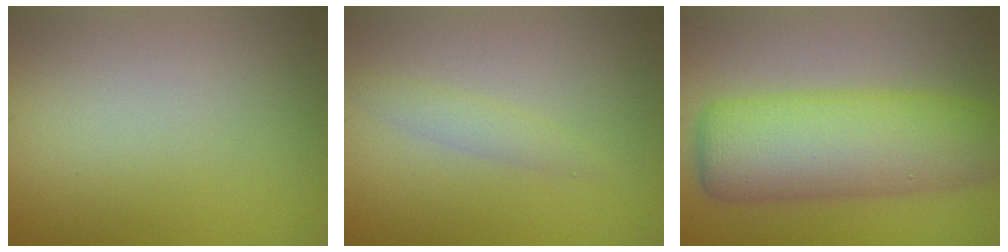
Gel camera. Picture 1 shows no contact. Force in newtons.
{"total": 1.5, "press": 1.5, "slide": 0.1}
{"total": 10.3, "press": 10.3, "slide": 0.4}